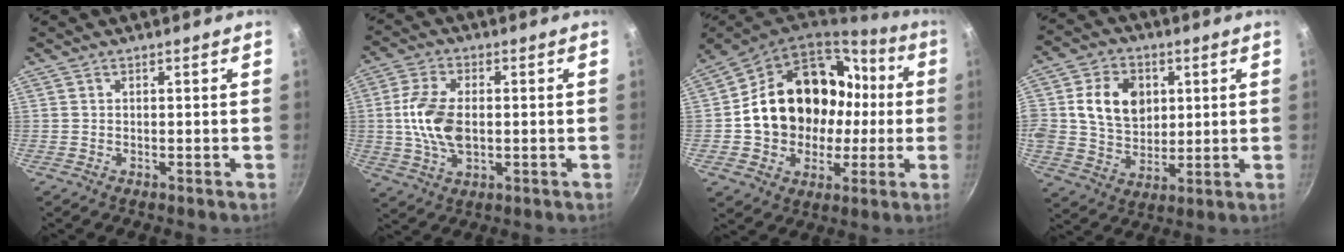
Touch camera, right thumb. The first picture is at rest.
{"total": 10.4, "force": [-0.1, 6.0, 8.5], "torque": [-0.163, 0.008, -0.005]}
{"total": 24.0, "force": [1.3, 19.1, 14.4], "torque": [-0.217, 0.050, 0.040]}
{"total": 13.7, "force": [2.8, 10.6, 8.1], "torque": [-0.121, 0.000, 0.046]}